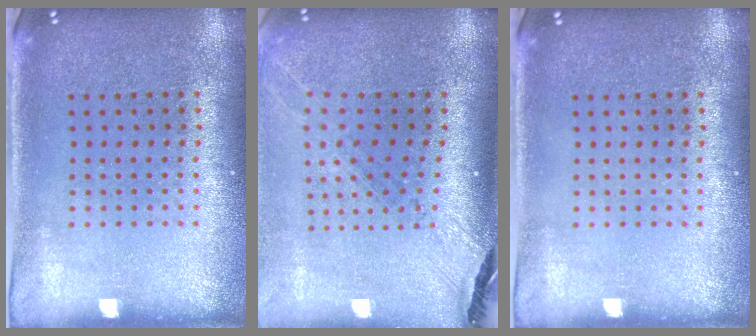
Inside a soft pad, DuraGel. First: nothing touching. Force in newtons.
{"total": 1.5, "press": 1.4, "slide": 0.5}
{"total": 0.0}